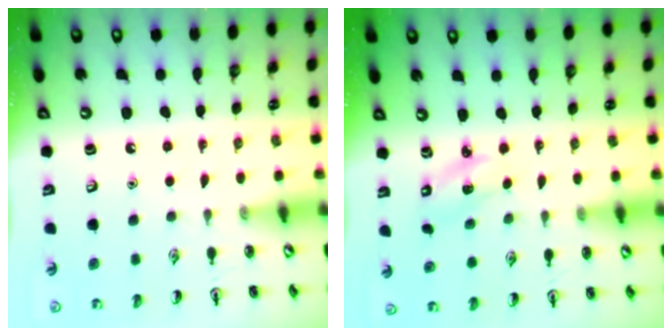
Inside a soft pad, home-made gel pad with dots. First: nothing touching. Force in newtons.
{"total": 2.2, "press": 2.1, "slide": 0.4}